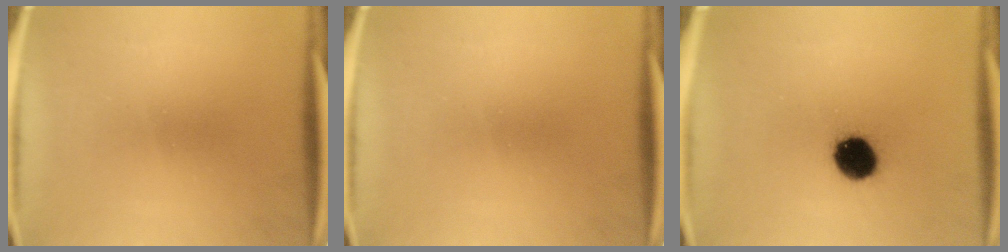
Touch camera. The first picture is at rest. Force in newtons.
{"total": 0.0}
{"total": 10.3}